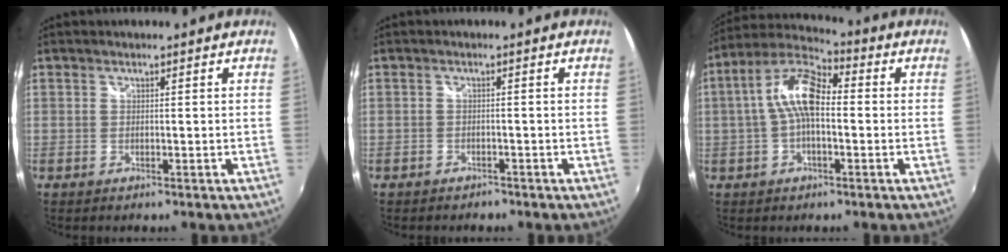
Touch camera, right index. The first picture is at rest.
{"total": 2.1, "force": [-1.8, 1.1, 0.4], "torque": [-0.014, -0.005, -0.025]}
{"total": 10.9, "force": [-0.1, 4.7, 9.8], "torque": [-0.200, 0.025, -0.007]}